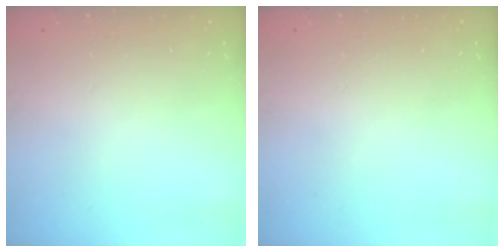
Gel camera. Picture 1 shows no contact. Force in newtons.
{"total": 0.0}